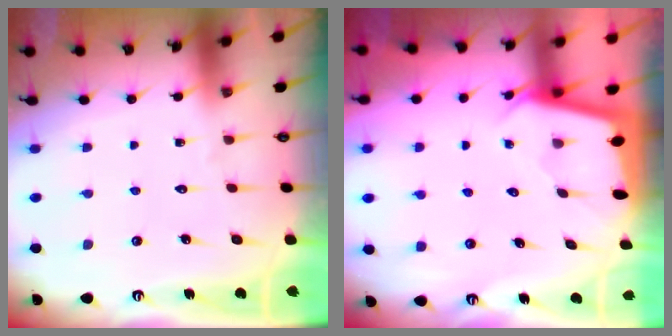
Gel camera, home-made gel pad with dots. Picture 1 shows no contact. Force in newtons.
{"total": 2.0, "press": 2.0, "slide": 0.3}